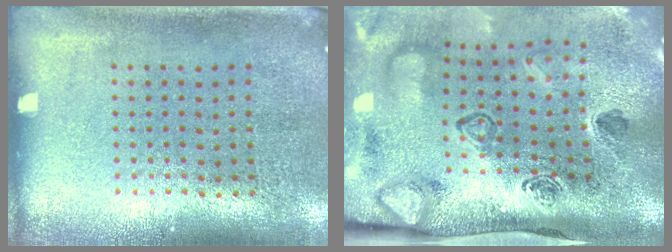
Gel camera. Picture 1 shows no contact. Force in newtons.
{"total": 4.7, "press": 3.2, "slide": 3.4}